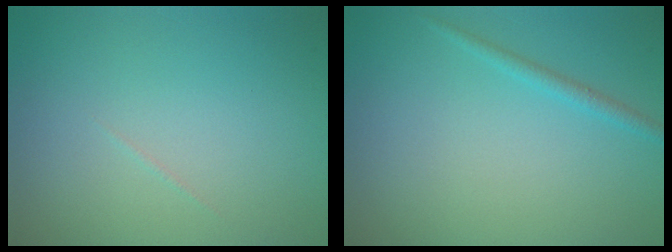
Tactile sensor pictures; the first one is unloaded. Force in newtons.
{"total": 1.1, "press": 1.0, "slide": 0.1}